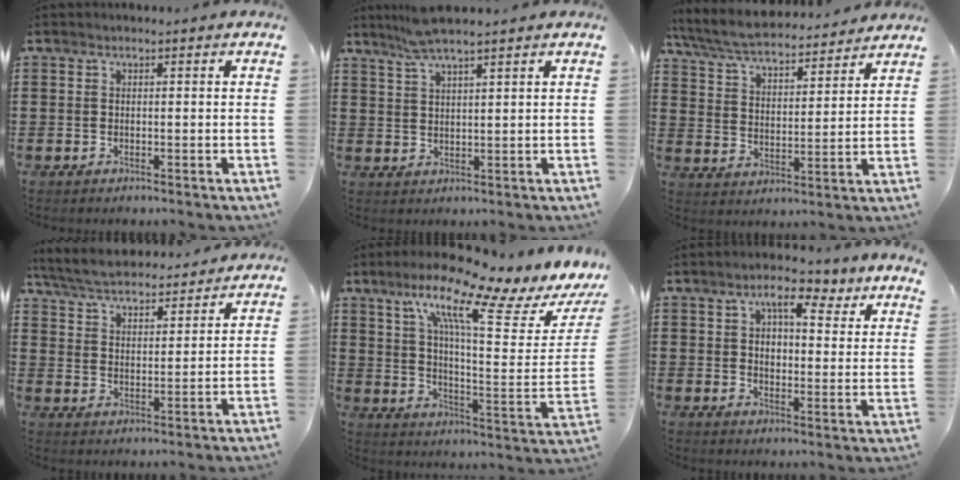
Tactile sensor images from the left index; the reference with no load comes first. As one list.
[{"total": 4.9, "force": [4.0, 0.1, 2.7], "torque": [-0.064, -0.005, 0.074]}, {"total": 6.8, "force": [6.3, 0.8, 2.4], "torque": [-0.074, -0.038, 0.109]}, {"total": 5.7, "force": [5.5, 0.6, 1.3], "torque": [-0.052, -0.029, 0.096]}, {"total": 13.4, "force": [8.9, 1.6, 9.9], "torque": [-0.197, -0.059, 0.137]}, {"total": 6.6, "force": [5.0, 2.0, 3.7], "torque": [-0.069, -0.021, 0.079]}]